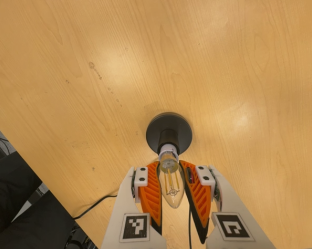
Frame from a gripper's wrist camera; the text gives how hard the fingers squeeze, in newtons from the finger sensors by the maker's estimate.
{"total": 20.5, "left": 19.9, "right": 21.2}